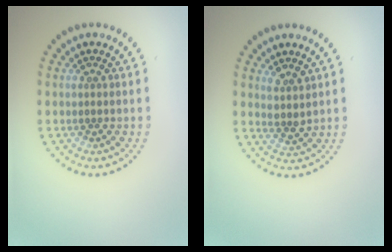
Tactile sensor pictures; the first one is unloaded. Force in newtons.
{"total": 1.7, "press": 1.5, "slide": 1.0}